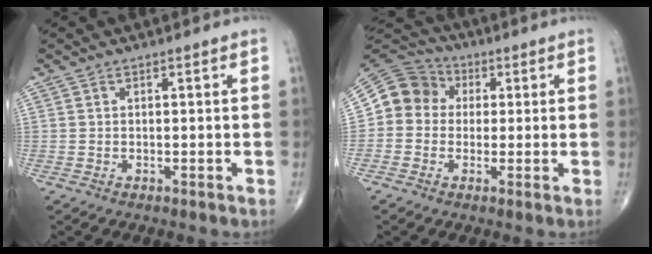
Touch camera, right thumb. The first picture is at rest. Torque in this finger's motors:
{"motor_torque": [-0.24, 0.25, 0.04, -0.04, 0.02]}